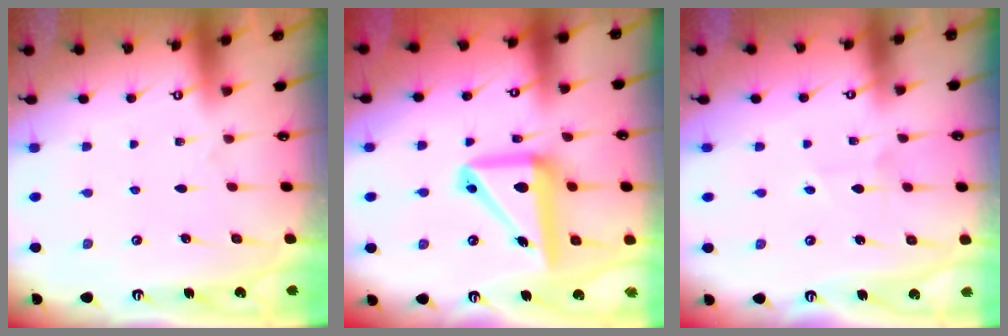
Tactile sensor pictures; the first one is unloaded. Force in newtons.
{"total": 15.0, "press": 14.8, "slide": 2.6}
{"total": 2.8, "press": 2.8, "slide": 0.3}